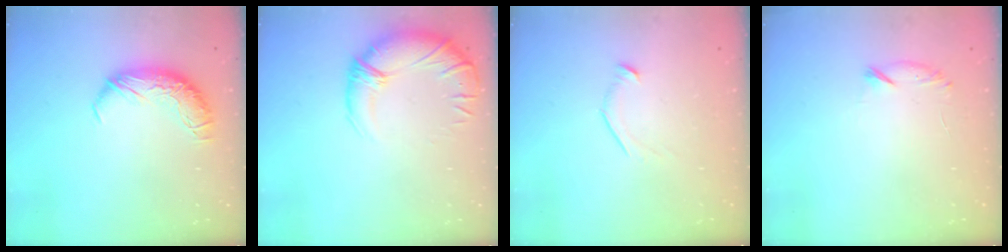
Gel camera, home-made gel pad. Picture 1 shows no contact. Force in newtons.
{"total": 2.8, "press": 0.1, "slide": 2.8}
{"total": 7.2, "press": 7.2, "slide": 0.8}
{"total": 5.9, "press": 5.8, "slide": 1.4}